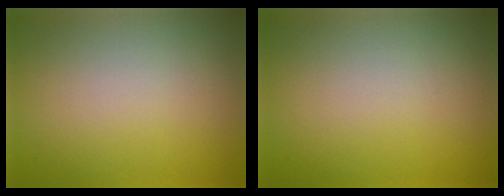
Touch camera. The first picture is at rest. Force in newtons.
{"total": 0.0}